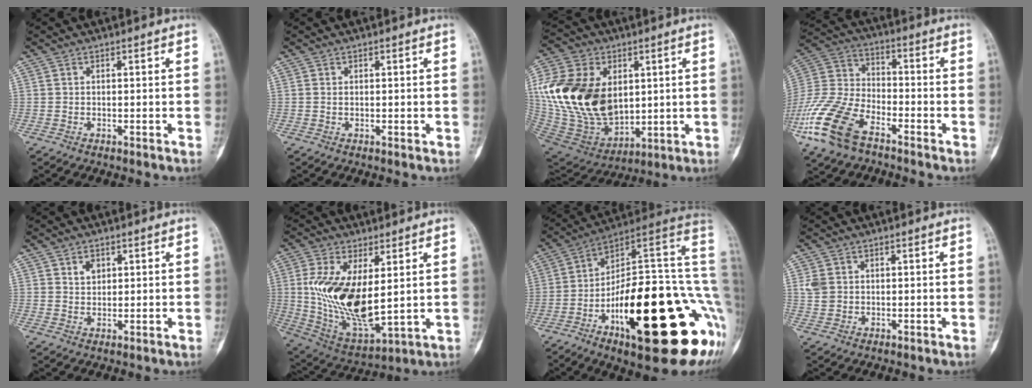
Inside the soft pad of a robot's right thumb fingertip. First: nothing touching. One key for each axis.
{"total": 0.6, "fx": 0.1, "fy": 0.4, "fz": 0.4, "tx": -0.005, "ty": 0.002, "tz": 0.002}
{"total": 26.2, "fx": 3.8, "fy": 17.5, "fz": 19.1, "tx": -0.374, "ty": -0.018, "tz": 0.088}
{"total": 17.7, "fx": -10.0, "fy": 9.6, "fz": 11.1, "tx": -0.239, "ty": 0.035, "tz": -0.201}
{"total": 2.7, "fx": 1.3, "fy": 2.0, "fz": 1.3, "tx": -0.010, "ty": -0.008, "tz": 0.024}
{"total": 18.0, "fx": 2.4, "fy": 8.5, "fz": 15.7, "tx": -0.294, "ty": -0.022, "tz": 0.065}
{"total": 31.3, "fx": -4.8, "fy": 10.3, "fz": 29.2, "tx": -0.334, "ty": 0.032, "tz": -0.060}
{"total": 2.5, "fx": 0.5, "fy": 2.1, "fz": 1.3, "tx": -0.023, "ty": 0.005, "tz": 0.015}